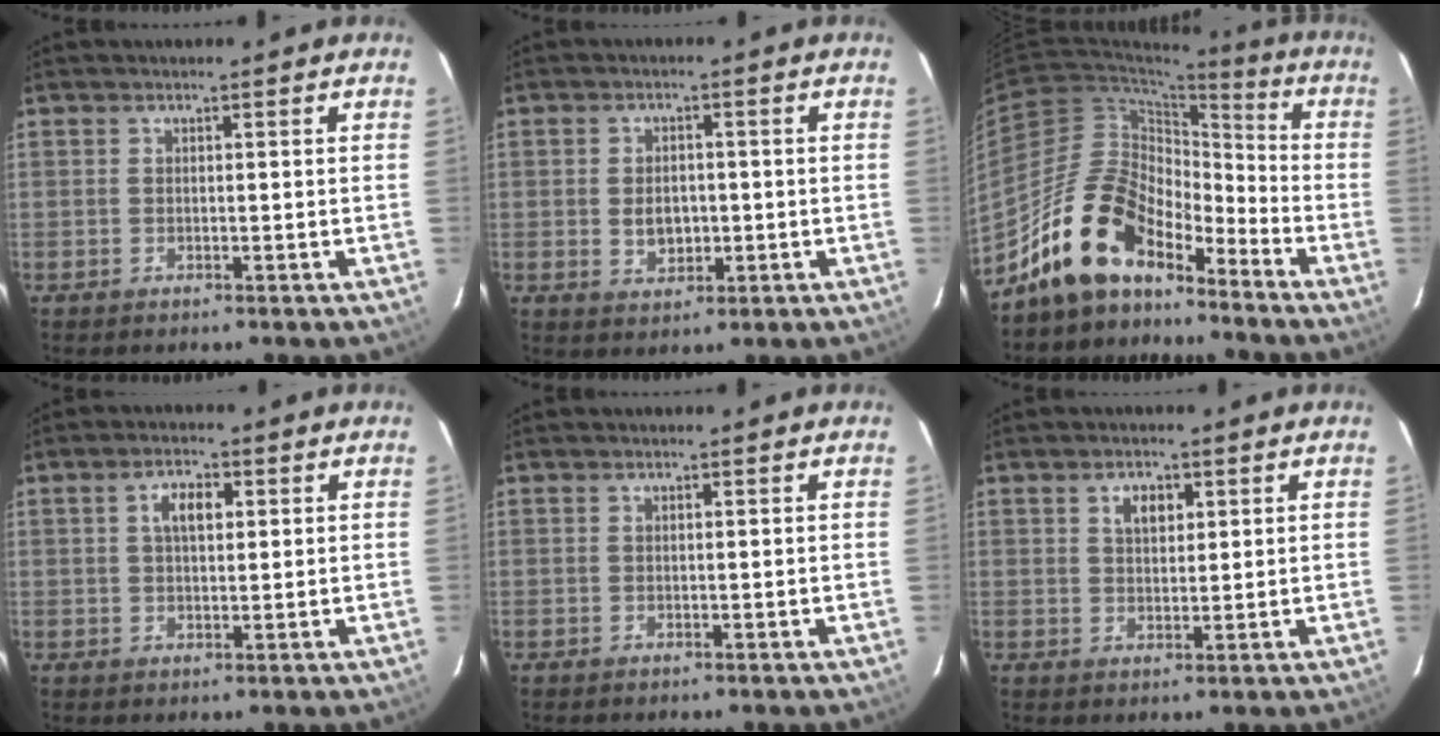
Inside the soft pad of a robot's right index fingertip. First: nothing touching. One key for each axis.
{"total": 4.6, "fx": -0.5, "fy": 3.4, "fz": 3.1, "tx": -0.052, "ty": -0.002, "tz": -0.002}
{"total": 14.9, "fx": -12.0, "fy": 6.3, "fz": 6.2, "tx": -0.117, "ty": 0.019, "tz": -0.219}
{"total": 4.5, "fx": 1.3, "fy": 2.3, "fz": 3.6, "tx": -0.063, "ty": 0.012, "tz": 0.025}
{"total": 0.0}
{"total": 3.8, "fx": 1.7, "fy": 2.3, "fz": 2.6, "tx": -0.041, "ty": 0.008, "tz": 0.030}